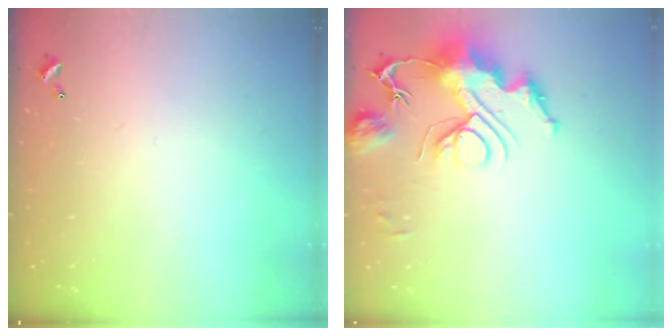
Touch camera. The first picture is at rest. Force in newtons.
{"total": 13.8, "press": 13.7, "slide": 0.8}